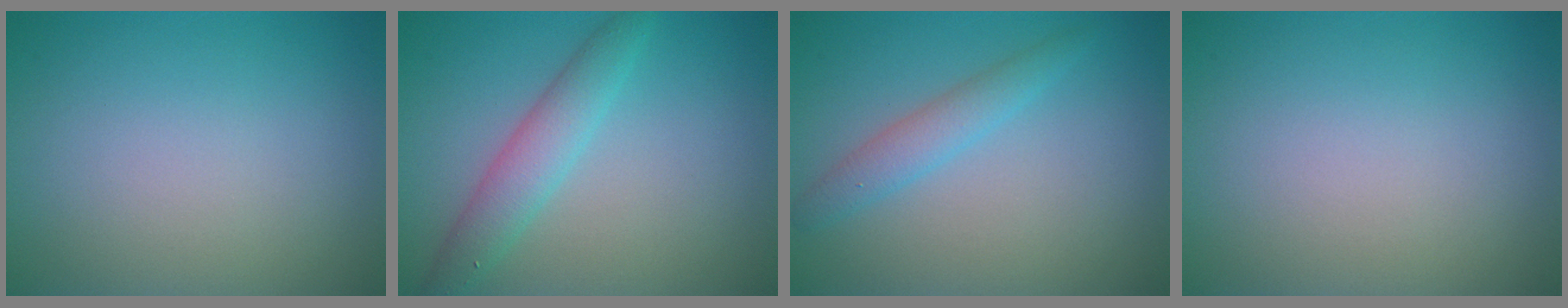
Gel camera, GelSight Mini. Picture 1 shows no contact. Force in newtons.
{"total": 3.4, "press": 3.4, "slide": 0.1}
{"total": 2.2, "press": 2.2, "slide": 0.3}
{"total": 0.0}